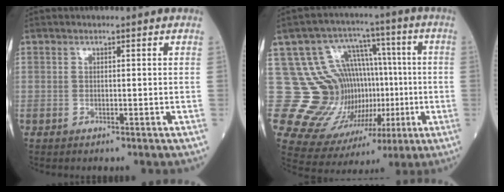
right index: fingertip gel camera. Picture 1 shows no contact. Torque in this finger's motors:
{"motor_torque": [0.13, 0.06, 0.01, -0.05]}